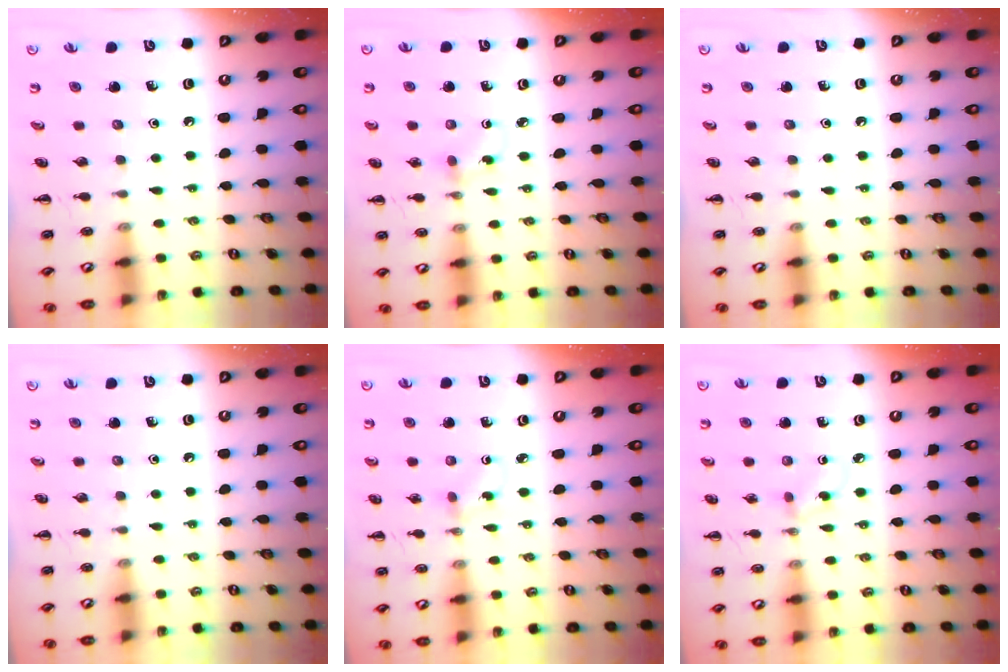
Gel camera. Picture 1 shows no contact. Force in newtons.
{"total": 1.6, "press": 1.4, "slide": 0.7}
{"total": 0.0}
{"total": 0.0}
{"total": 1.0, "press": 0.8, "slide": 0.6}
{"total": 2.9, "press": 2.6, "slide": 1.2}